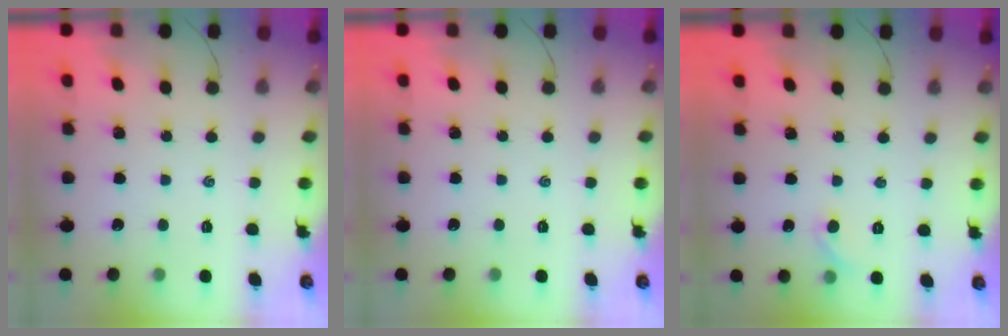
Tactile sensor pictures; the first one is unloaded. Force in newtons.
{"total": 0.0}
{"total": 4.7, "press": 4.3, "slide": 1.7}